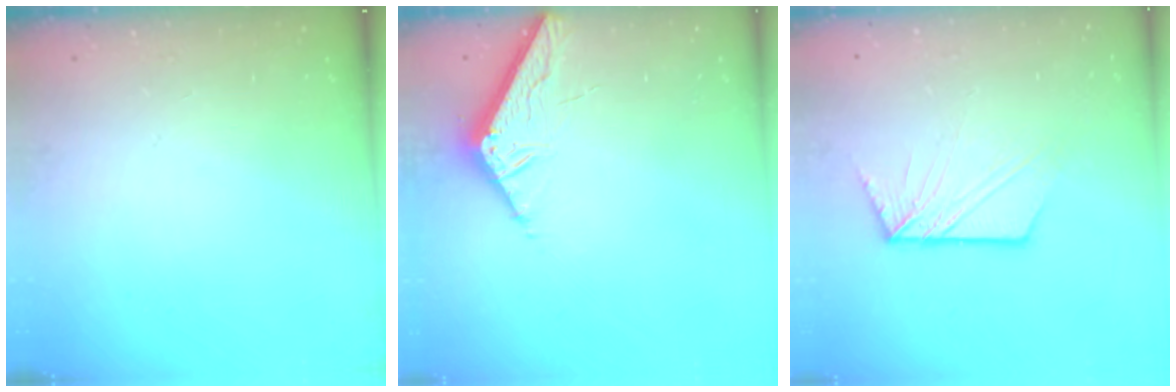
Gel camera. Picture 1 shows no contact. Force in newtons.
{"total": 7.4, "press": 7.3, "slide": 0.8}
{"total": 10.2, "press": 10.1, "slide": 1.1}